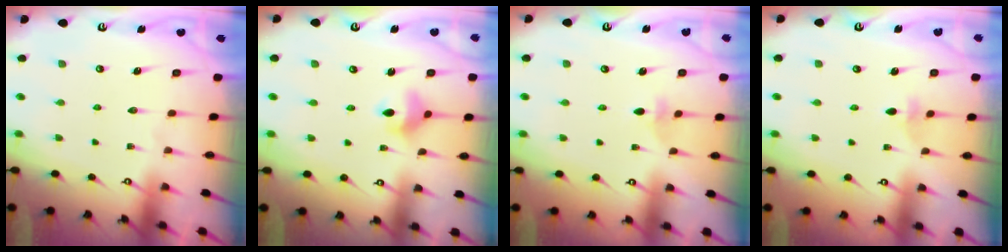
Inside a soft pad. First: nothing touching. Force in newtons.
{"total": 6.5, "press": 6.1, "slide": 2.3}
{"total": 2.3, "press": 2.3, "slide": 0.4}
{"total": 2.3, "press": 2.3, "slide": 0.4}